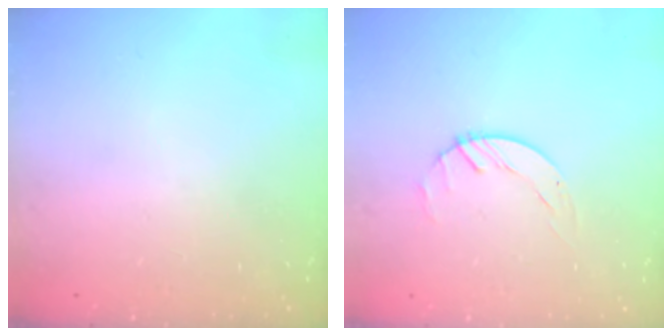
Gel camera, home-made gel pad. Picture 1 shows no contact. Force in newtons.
{"total": 0.6, "press": 0.6, "slide": 0.1}